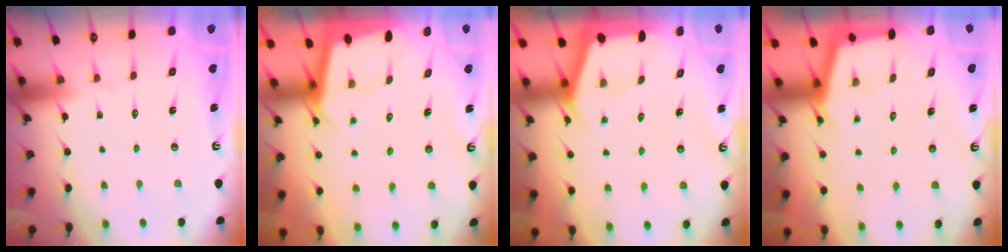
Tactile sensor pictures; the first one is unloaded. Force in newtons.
{"total": 1.9, "press": 1.9, "slide": 0.0}
{"total": 2.5, "press": 2.5, "slide": 0.3}
{"total": 3.0, "press": 3.0, "slide": 0.3}